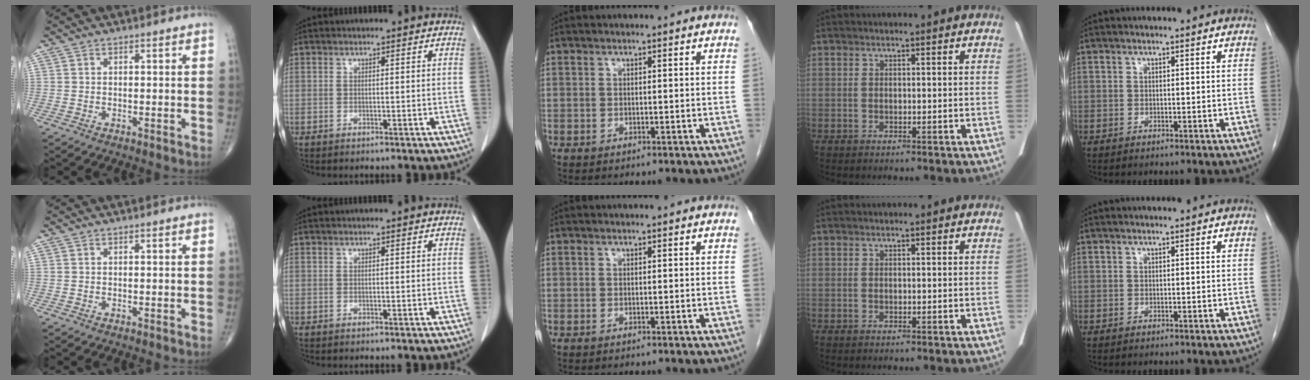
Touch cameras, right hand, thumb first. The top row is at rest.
{}